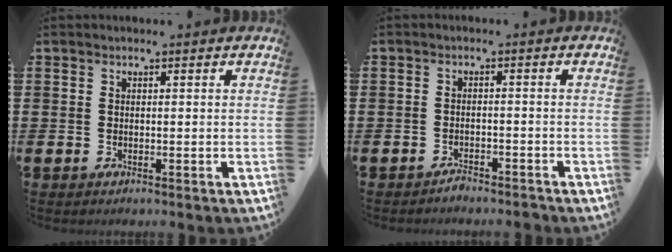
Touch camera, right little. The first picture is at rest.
{"total": 1.5, "force": [-1.5, 0.2, 0.2], "torque": [-0.009, 0.003, -0.032]}